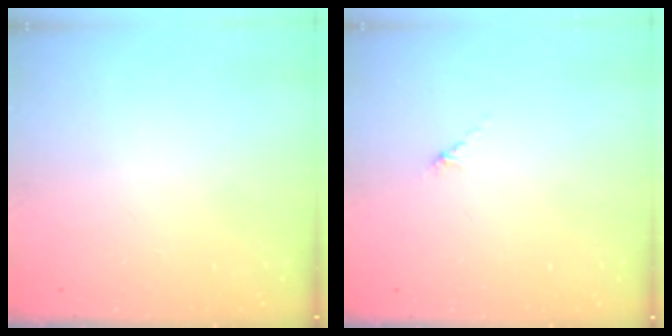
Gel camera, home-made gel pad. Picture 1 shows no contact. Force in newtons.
{"total": 2.7, "press": 2.7, "slide": 0.7}